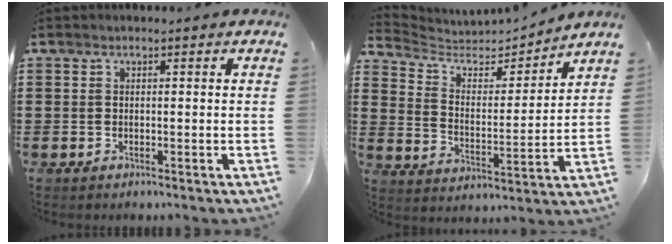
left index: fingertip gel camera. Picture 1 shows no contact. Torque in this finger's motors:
{"motor_torque": [-0.48, -0.46, 0.01, -0.01]}